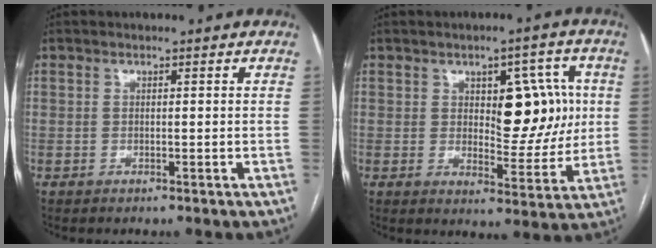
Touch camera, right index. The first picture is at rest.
{"total": 9.8, "force": [1.8, 4.6, 8.4], "torque": [-0.103, 0.017, 0.033]}